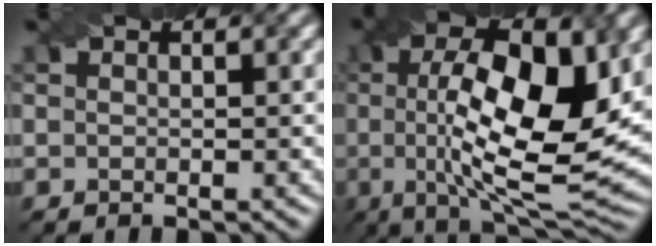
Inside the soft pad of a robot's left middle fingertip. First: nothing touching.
{"total": 13.1, "force": [1.1, 4.7, 12.2], "torque": [-0.191, 0.000, 0.019]}